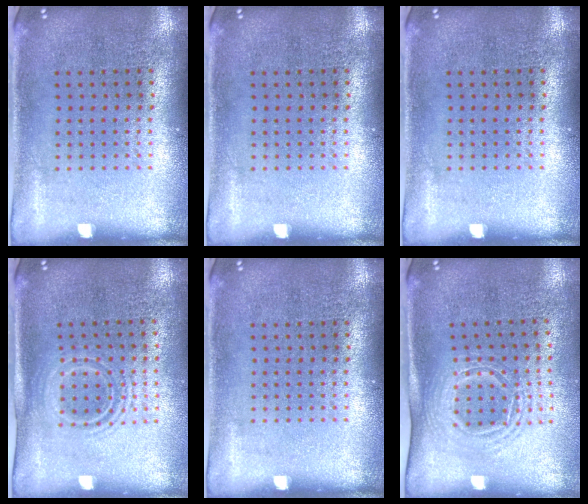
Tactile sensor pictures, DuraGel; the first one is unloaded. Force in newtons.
{"total": 0.0}
{"total": 0.0}
{"total": 1.5, "press": 1.2, "slide": 1.0}
{"total": 0.0}
{"total": 1.6, "press": 1.2, "slide": 1.0}